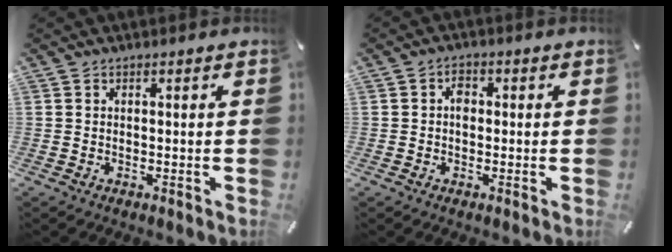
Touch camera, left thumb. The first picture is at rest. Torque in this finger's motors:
{"motor_torque": [-0.15, 0.09, 0.08, -0.39, 0.06]}